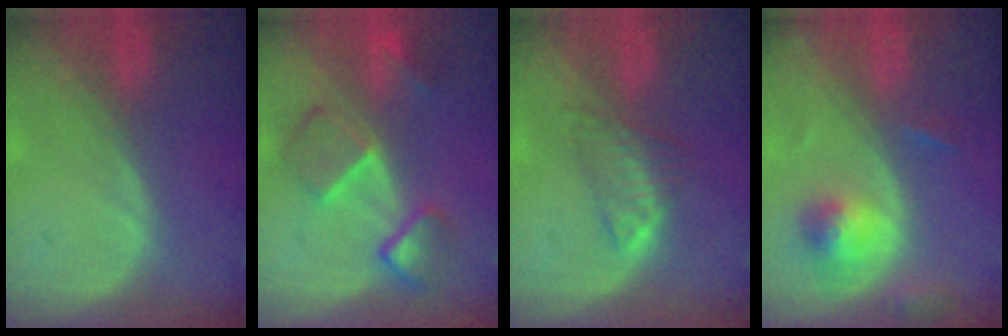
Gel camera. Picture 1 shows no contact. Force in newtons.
{"total": 6.8, "press": 6.6, "slide": 1.2}
{"total": 3.7, "press": 3.6, "slide": 0.7}
{"total": 5.3, "press": 4.9, "slide": 2.2}